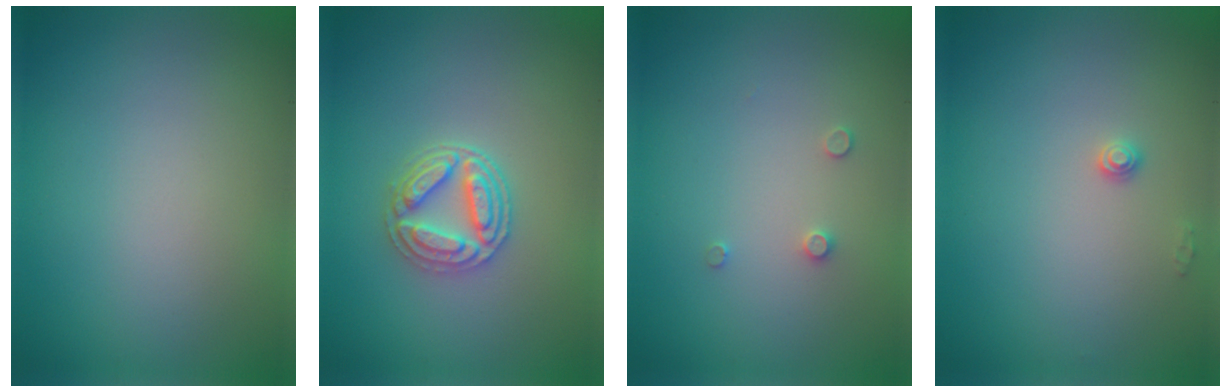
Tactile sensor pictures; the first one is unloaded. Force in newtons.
{"total": 3.7, "press": 3.3, "slide": 1.7}
{"total": 0.8, "press": 0.8, "slide": 0.0}
{"total": 0.9, "press": 0.9, "slide": 0.1}